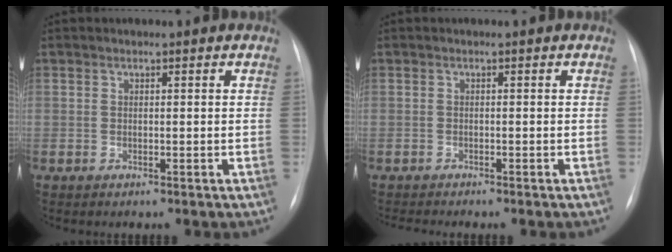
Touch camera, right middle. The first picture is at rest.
{"total": 2.2, "force": [-2.0, -0.5, 0.7], "torque": [-0.007, -0.007, -0.029]}